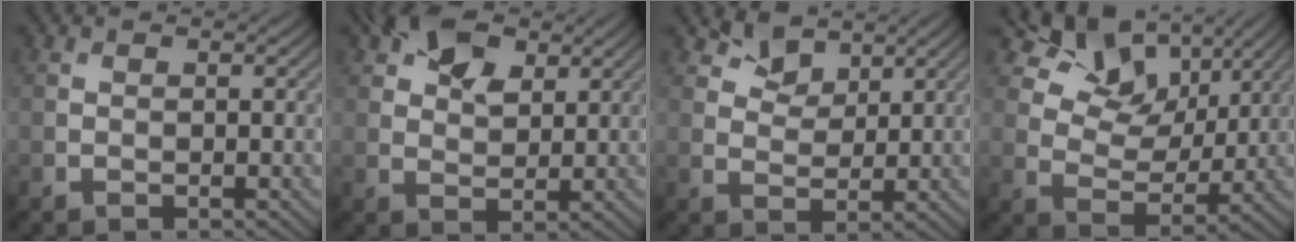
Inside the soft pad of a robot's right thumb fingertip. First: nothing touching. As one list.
[{"total": 6.7, "force": [3.7, 4.0, 3.9], "torque": [-0.075, 0.005, 0.065]}, {"total": 4.0, "force": [3.0, 2.2, 1.6], "torque": [-0.037, -0.005, 0.057]}, {"total": 11.7, "force": [7.3, 6.9, 6.2], "torque": [-0.112, -0.002, 0.118]}]